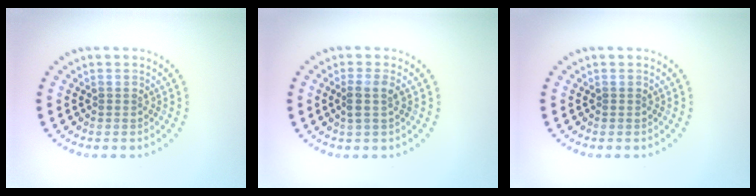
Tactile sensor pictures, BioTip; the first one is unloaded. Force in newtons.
{"total": 1.8, "press": 1.5, "slide": 1.0}
{"total": 0.0}